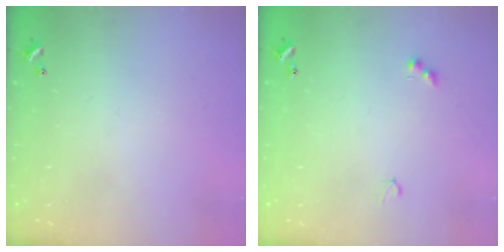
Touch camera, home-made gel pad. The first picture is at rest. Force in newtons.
{"total": 4.4, "press": 4.4, "slide": 0.7}